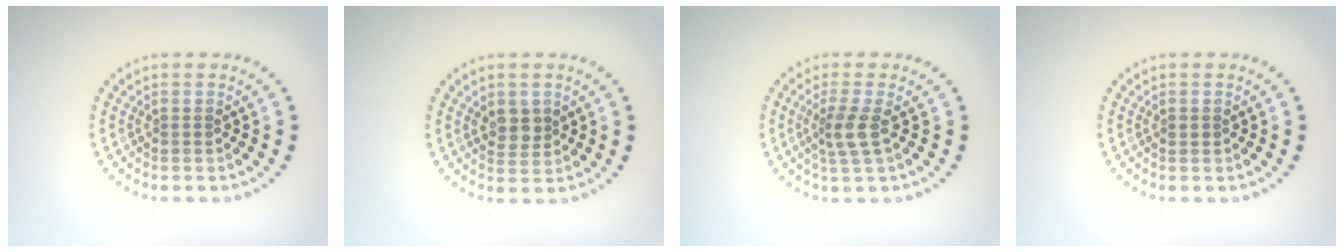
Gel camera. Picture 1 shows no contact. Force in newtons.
{"total": 2.1, "press": 2.0, "slide": 0.7}
{"total": 2.5, "press": 1.9, "slide": 1.6}
{"total": 0.8, "press": 0.8, "slide": 0.1}